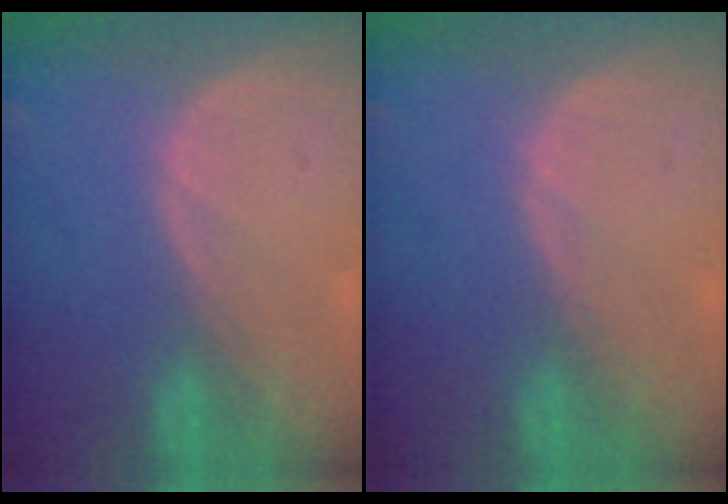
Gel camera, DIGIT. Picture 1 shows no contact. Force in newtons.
{"total": 0.0}